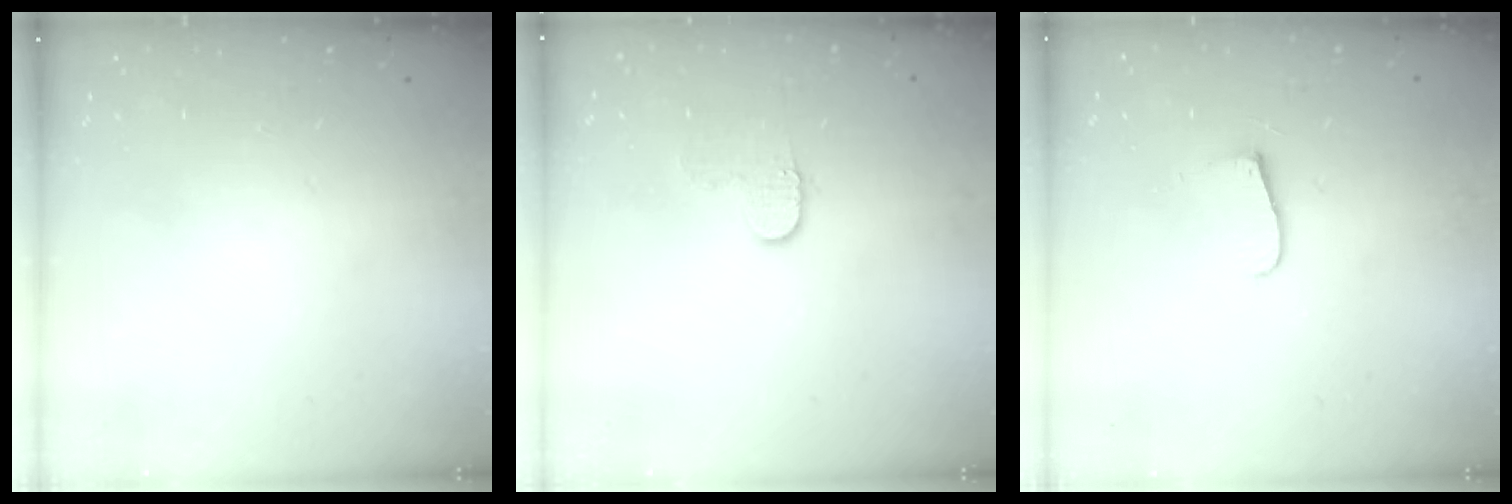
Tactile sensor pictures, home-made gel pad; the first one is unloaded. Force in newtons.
{"total": 5.8, "press": 5.8, "slide": 0.5}
{"total": 6.9, "press": 6.9, "slide": 0.7}